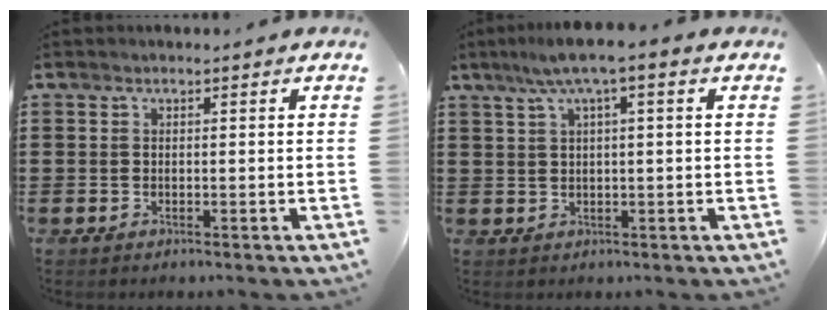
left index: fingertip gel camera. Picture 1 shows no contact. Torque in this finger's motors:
{"motor_torque": [1.51, -0.63, 0.81, 0.21]}